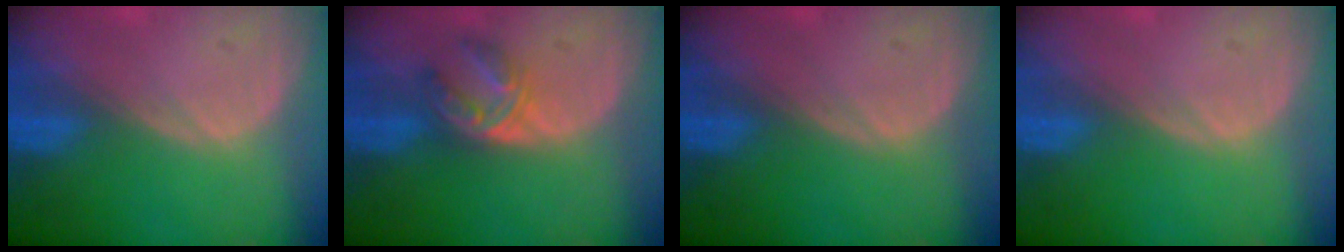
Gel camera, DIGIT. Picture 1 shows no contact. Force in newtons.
{"total": 5.9, "press": 5.0, "slide": 3.2}
{"total": 0.0}
{"total": 0.0}